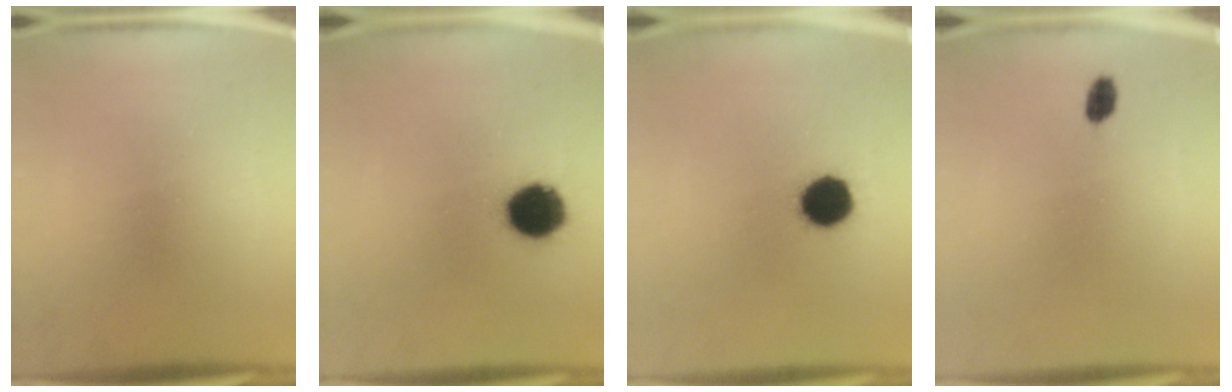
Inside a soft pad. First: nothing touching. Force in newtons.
{"total": 11.5}
{"total": 10.5}
{"total": 2.1}